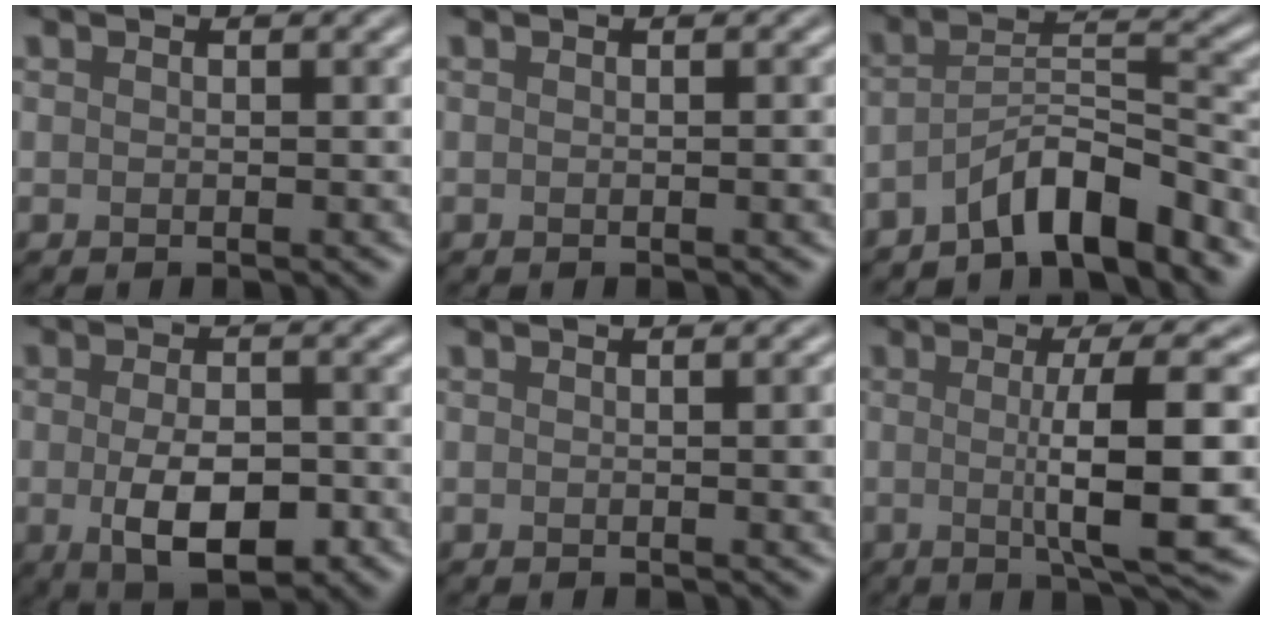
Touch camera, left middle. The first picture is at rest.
{"total": 0.8, "force": [-0.1, 0.1, 0.7], "torque": [-0.010, 0.001, 0.000]}
{"total": 6.1, "force": [-4.4, 1.4, 3.9], "torque": [-0.060, 0.010, -0.080]}
{"total": 6.1, "force": [-1.7, 2.7, 5.1], "torque": [-0.091, -0.009, -0.024]}
{"total": 2.2, "force": [0.0, 0.6, 2.1], "torque": [-0.021, 0.002, -0.002]}
{"total": 8.9, "force": [-0.3, 1.7, 8.7], "torque": [-0.120, -0.002, -0.004]}